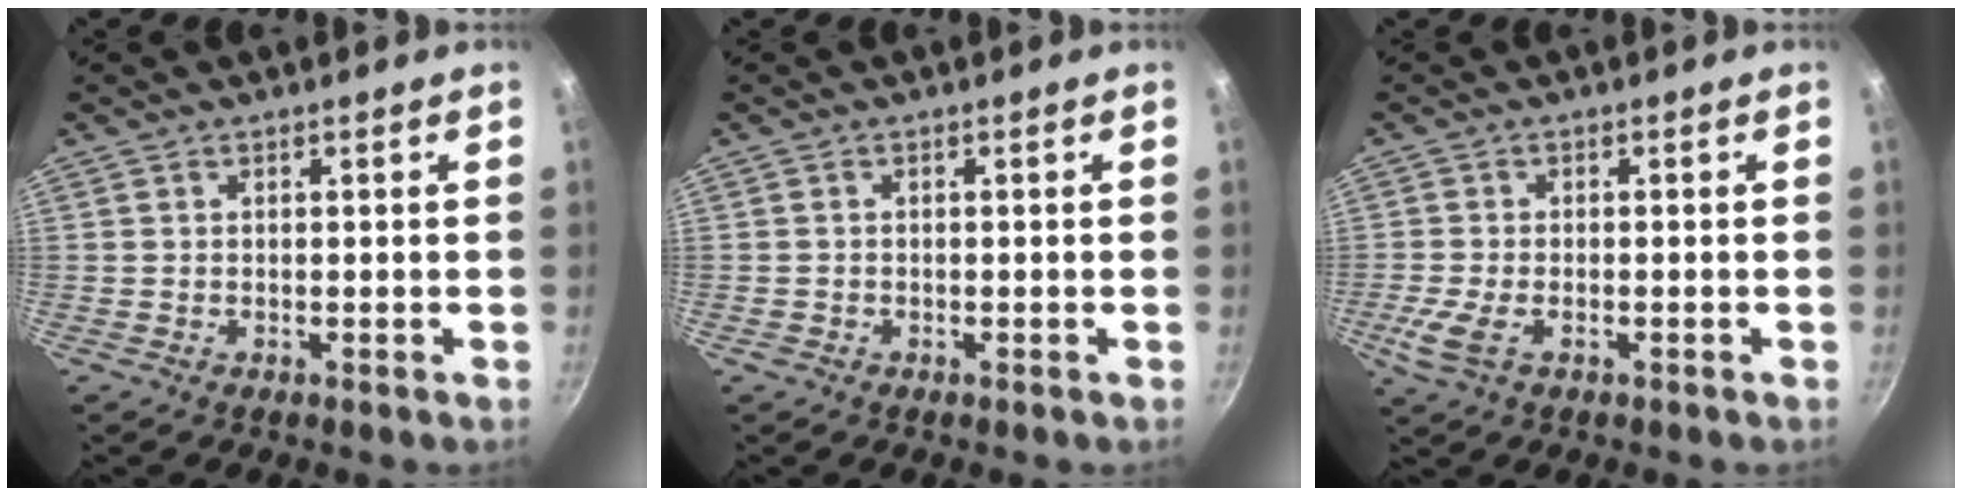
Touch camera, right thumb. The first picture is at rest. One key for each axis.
{"total": 0.7, "fx": -0.4, "fy": 0.6, "fz": 0.1, "tx": -0.001, "ty": 0.002, "tz": -0.005}
{"total": 5.2, "fx": -1.9, "fy": 2.7, "fz": 4.1, "tx": -0.096, "ty": -0.004, "tz": -0.040}